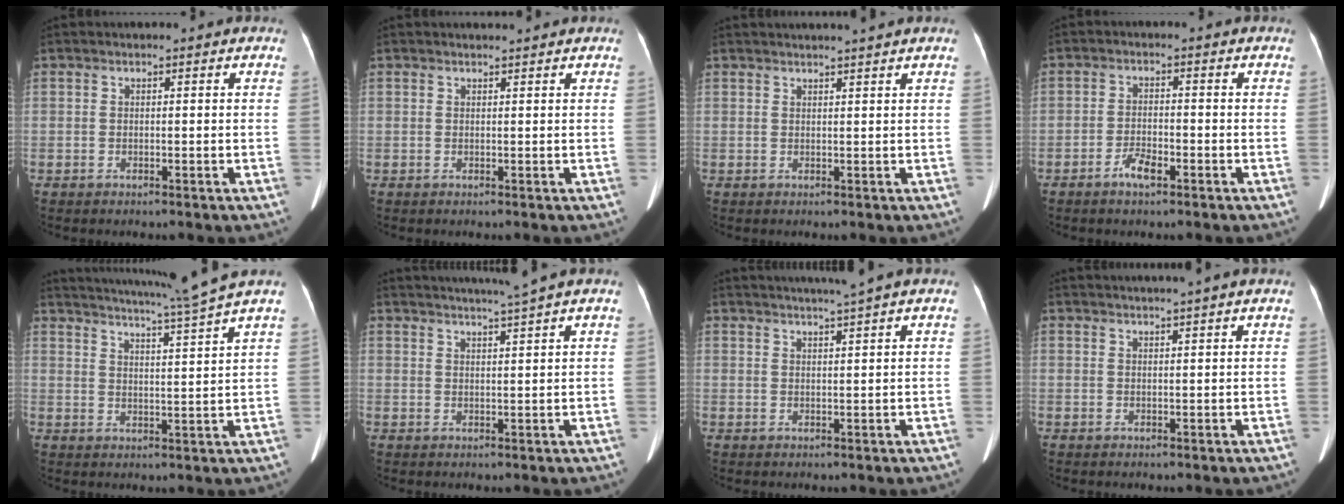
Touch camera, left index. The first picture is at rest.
{"total": 1.1, "force": [1.1, -0.1, 0.2], "torque": [-0.006, 0.006, 0.023]}
{"total": 4.2, "force": [3.7, -0.8, 1.7], "torque": [-0.021, 0.014, 0.047]}
{"total": 3.2, "force": [-2.0, 1.0, 2.2], "torque": [-0.043, 0.002, -0.038]}
{"total": 11.5, "force": [10.1, -3.0, 4.7], "torque": [-0.085, -0.034, 0.148]}
{"total": 5.4, "force": [4.5, -1.7, 2.6], "torque": [-0.040, 0.002, 0.069]}
{"total": 4.7, "force": [3.8, -1.3, 2.6], "torque": [-0.039, 0.008, 0.059]}
{"total": 3.2, "force": [2.6, -0.9, 1.5], "torque": [-0.014, 0.013, 0.041]}